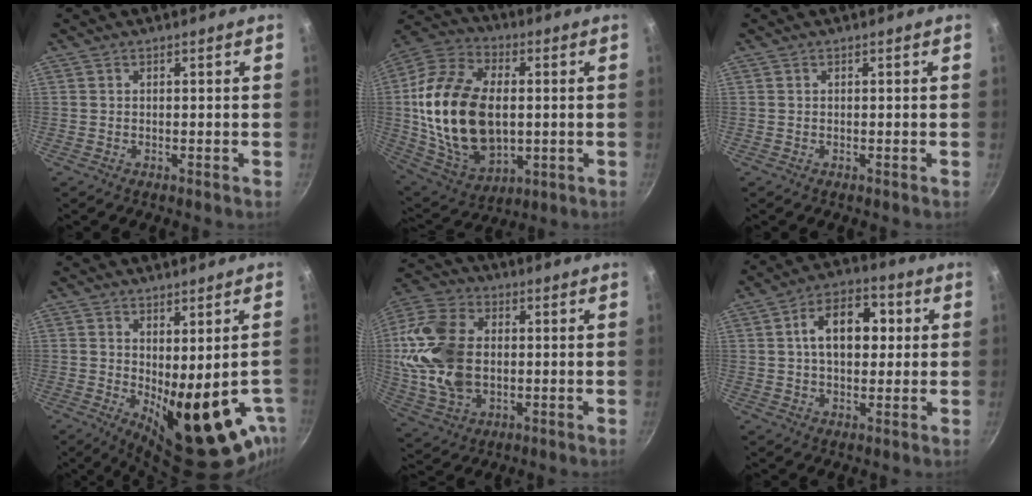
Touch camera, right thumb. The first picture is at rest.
{"total": 24.6, "force": [0.4, 15.5, 19.1], "torque": [-0.356, 0.006, 0.014]}
{"total": 0.0}
{"total": 16.8, "force": [-3.6, 6.9, 14.9], "torque": [-0.165, -0.030, -0.027]}
{"total": 18.1, "force": [0.5, 12.4, 13.1], "torque": [-0.247, 0.013, 0.010]}
{"total": 12.3, "force": [2.1, 7.9, 9.2], "torque": [-0.110, 0.018, 0.020]}